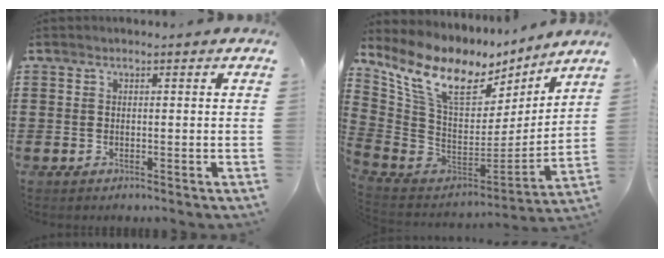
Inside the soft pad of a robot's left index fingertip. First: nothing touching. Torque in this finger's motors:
{"motor_torque": [0.51, 0.40, 1.05, 0.21]}